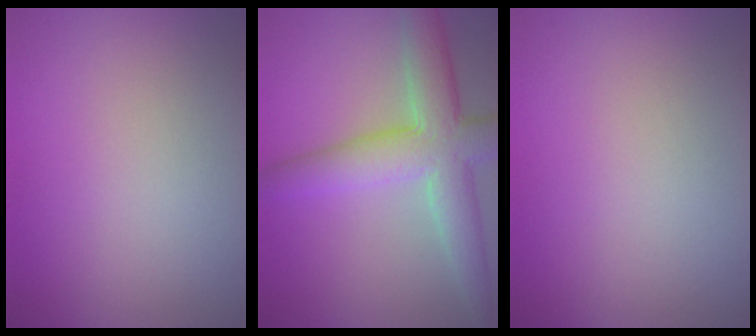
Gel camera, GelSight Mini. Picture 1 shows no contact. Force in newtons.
{"total": 6.4, "press": 6.4, "slide": 0.6}
{"total": 0.0}